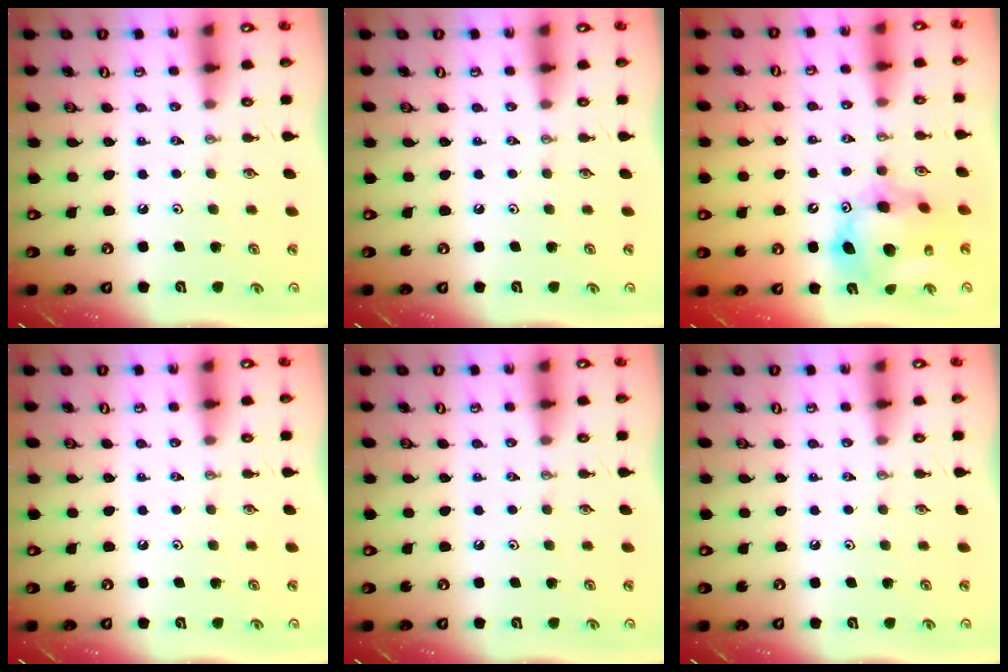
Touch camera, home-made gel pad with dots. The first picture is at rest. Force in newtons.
{"total": 0.0}
{"total": 15.4, "press": 15.4, "slide": 1.6}
{"total": 0.0}
{"total": 0.0}
{"total": 0.0}